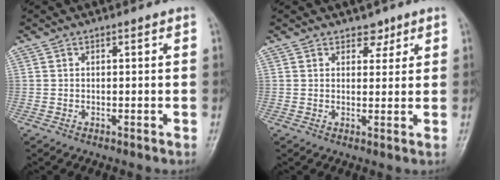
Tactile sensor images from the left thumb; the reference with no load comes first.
{"total": 2.6, "force": [1.9, 1.6, 0.8], "torque": [0.010, -0.010, 0.024]}